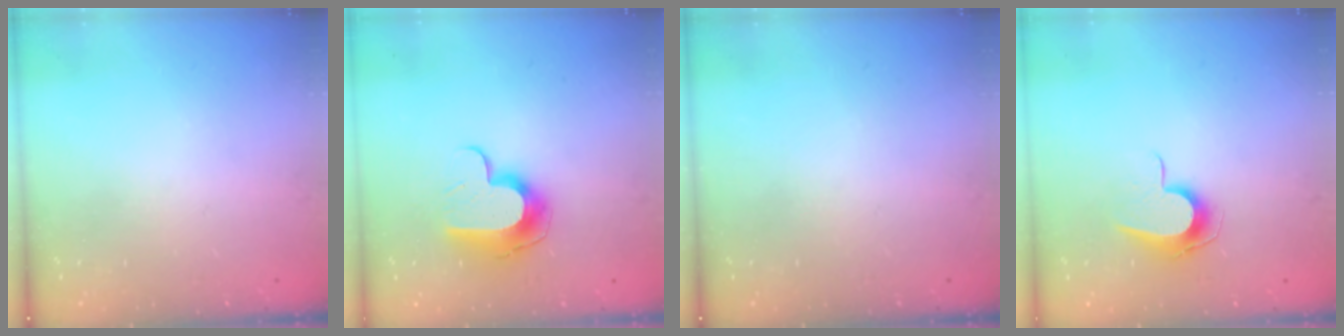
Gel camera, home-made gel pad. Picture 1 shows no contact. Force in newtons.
{"total": 10.0, "press": 9.9, "slide": 1.1}
{"total": 0.0}
{"total": 8.4, "press": 8.3, "slide": 0.7}